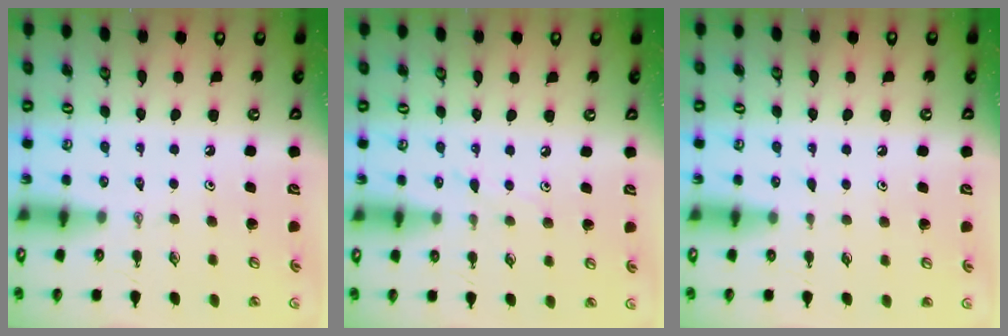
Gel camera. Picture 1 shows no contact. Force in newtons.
{"total": 4.1, "press": 4.1, "slide": 0.6}
{"total": 1.4, "press": 1.4, "slide": 0.2}